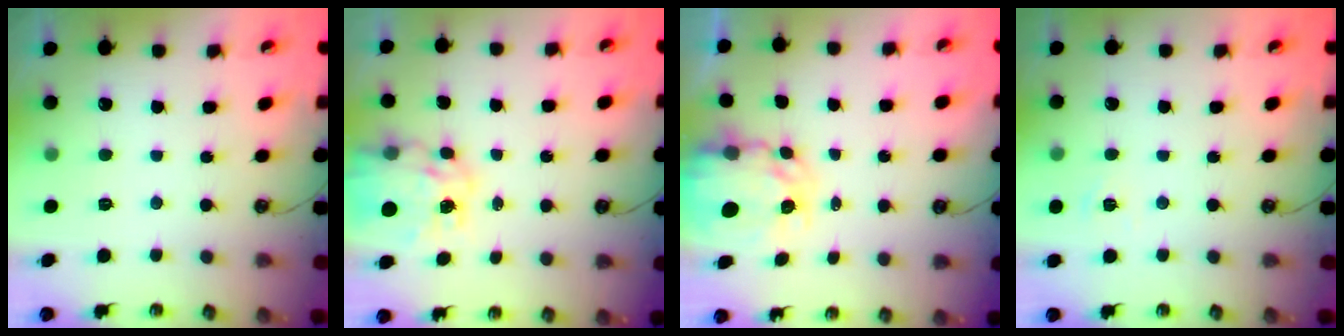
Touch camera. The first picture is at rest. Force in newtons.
{"total": 11.1, "press": 11.0, "slide": 1.0}
{"total": 6.1, "press": 6.1, "slide": 0.5}
{"total": 3.6, "press": 3.6, "slide": 0.4}